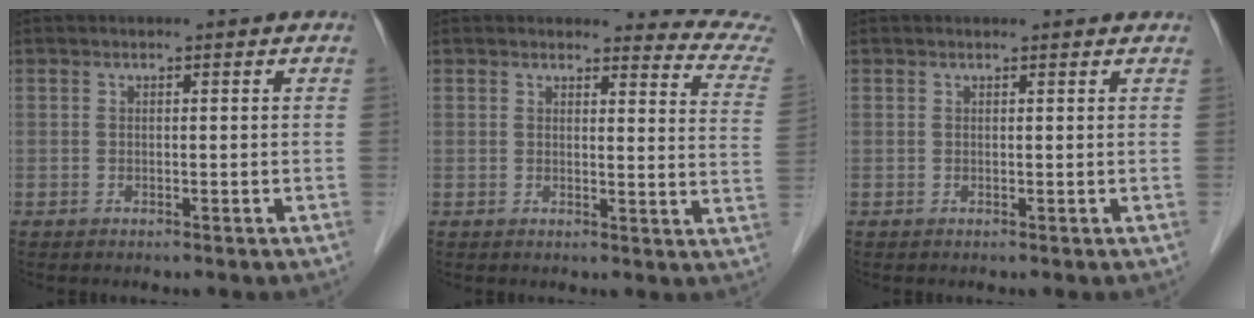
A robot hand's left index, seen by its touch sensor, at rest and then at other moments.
{"total": 9.8, "force": [9.8, -0.2, 0.1], "torque": [0.015, -0.101, 0.074]}
{"total": 2.3, "force": [2.2, 0.3, 0.5], "torque": [-0.015, 0.010, 0.021]}